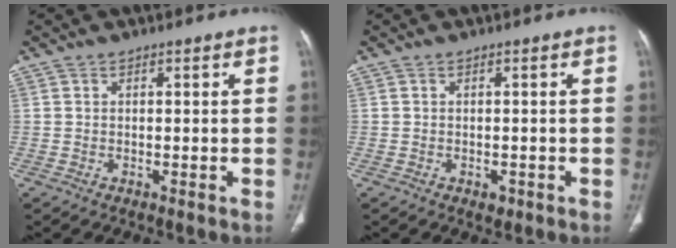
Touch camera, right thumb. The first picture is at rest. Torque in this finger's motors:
{"motor_torque": [1.69, 0.35, 0.43, -0.28, -0.05]}